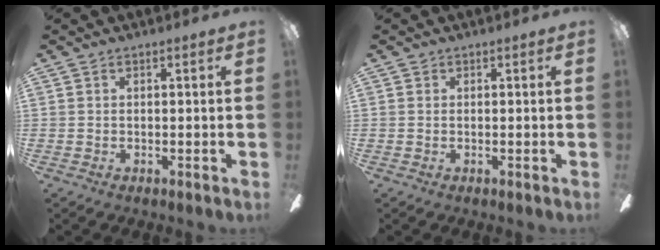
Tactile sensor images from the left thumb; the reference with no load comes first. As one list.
[{"total": 0.0}]